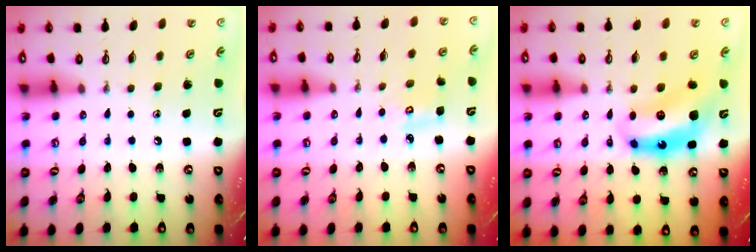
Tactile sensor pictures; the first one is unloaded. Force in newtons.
{"total": 2.9, "press": 2.9, "slide": 0.1}
{"total": 7.9, "press": 7.9, "slide": 0.8}